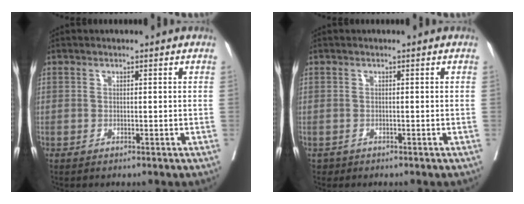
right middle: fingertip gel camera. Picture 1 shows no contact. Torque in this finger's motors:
{"motor_torque": [-0.31, -0.14, 0.00, -0.01]}